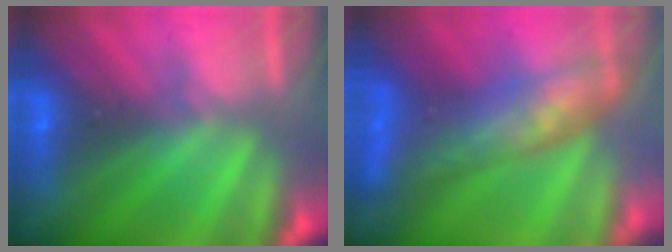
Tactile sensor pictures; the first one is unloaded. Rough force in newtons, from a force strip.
{"total": 7.8}